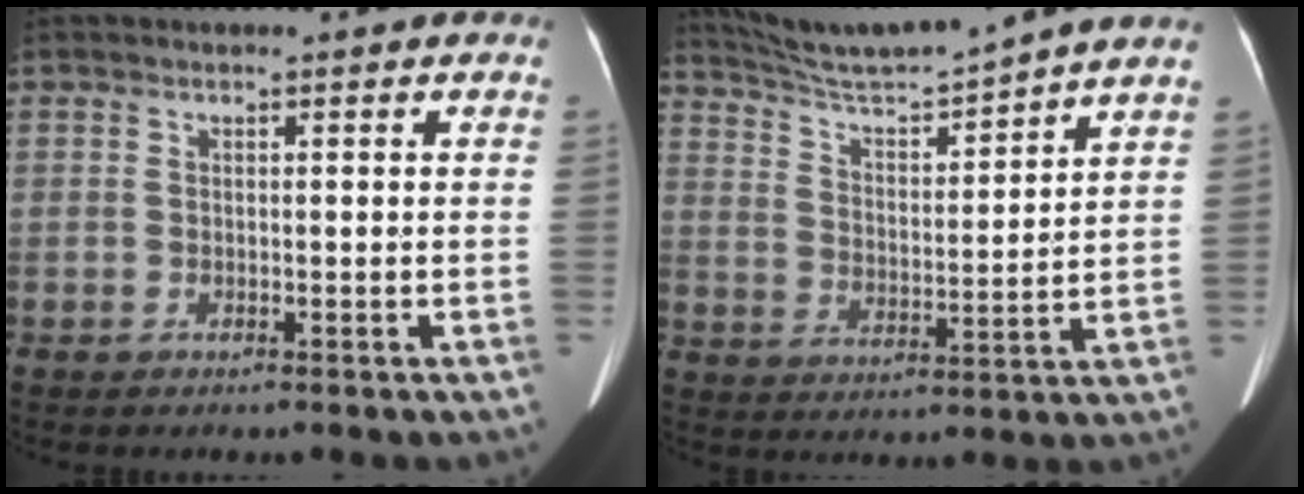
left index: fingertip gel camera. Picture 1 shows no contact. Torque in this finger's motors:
{"motor_torque": [-0.85, -1.29, -0.22, 0.00]}